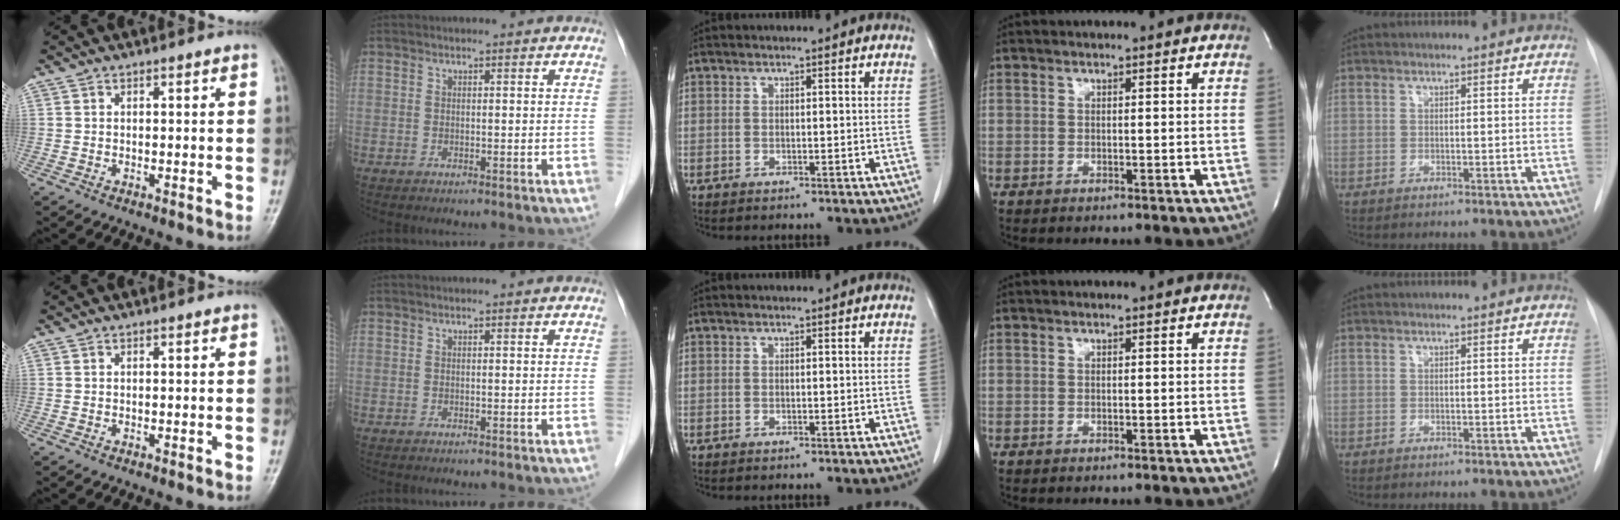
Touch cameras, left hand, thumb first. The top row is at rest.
{}